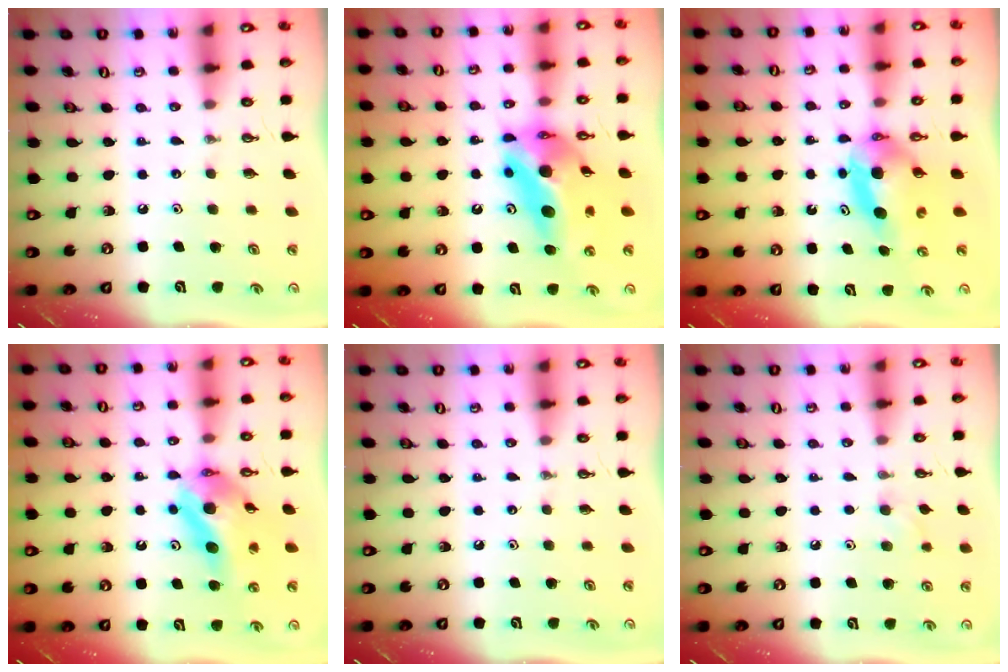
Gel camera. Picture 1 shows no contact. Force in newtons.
{"total": 17.4, "press": 15.7, "slide": 7.4}
{"total": 5.3, "press": 5.3, "slide": 0.3}
{"total": 13.7, "press": 13.6, "slide": 1.6}
{"total": 0.0}
{"total": 5.3, "press": 5.1, "slide": 1.4}